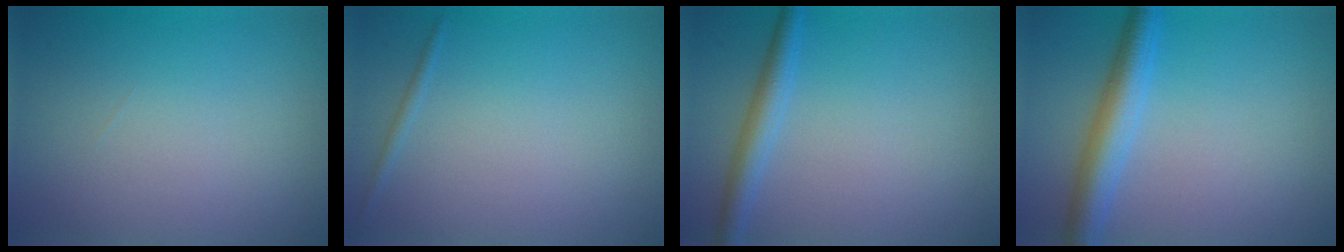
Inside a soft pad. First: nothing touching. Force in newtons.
{"total": 0.6, "press": 0.6, "slide": 0.1}
{"total": 2.6, "press": 2.6, "slide": 0.0}
{"total": 4.3, "press": 4.3, "slide": 0.1}